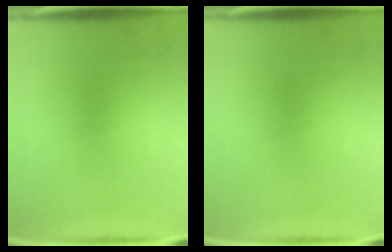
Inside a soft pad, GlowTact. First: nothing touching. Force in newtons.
{"total": 0.0}